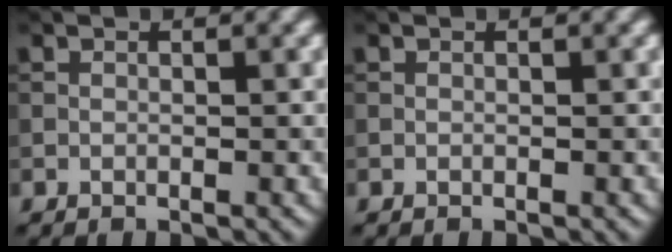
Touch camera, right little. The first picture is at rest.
{"total": 0.0}